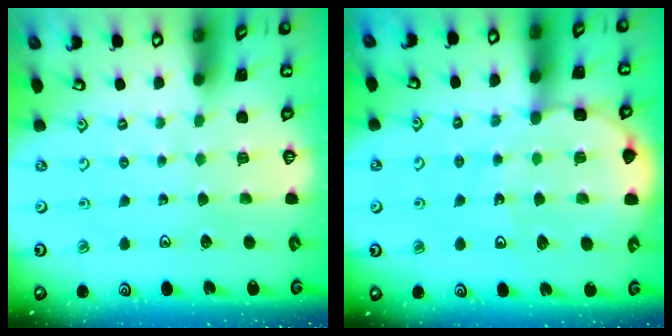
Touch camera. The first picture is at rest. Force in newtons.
{"total": 9.7, "press": 9.2, "slide": 2.9}